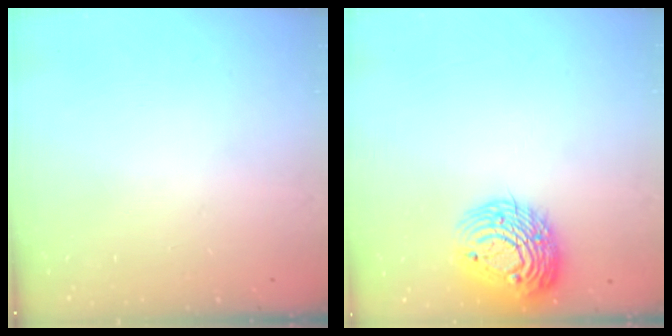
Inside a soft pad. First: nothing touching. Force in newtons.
{"total": 15.4, "press": 15.2, "slide": 2.5}